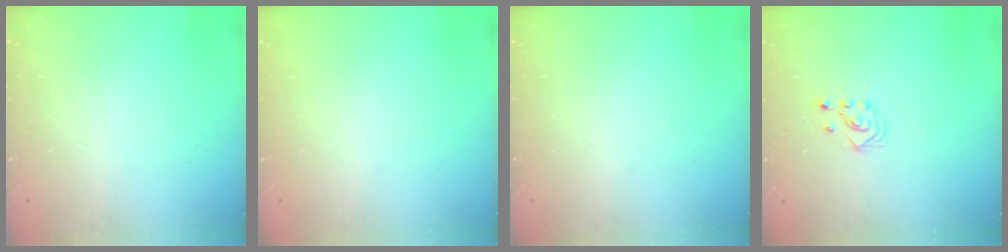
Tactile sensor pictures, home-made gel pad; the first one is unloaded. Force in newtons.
{"total": 0.0}
{"total": 0.0}
{"total": 3.0, "press": 2.8, "slide": 1.0}